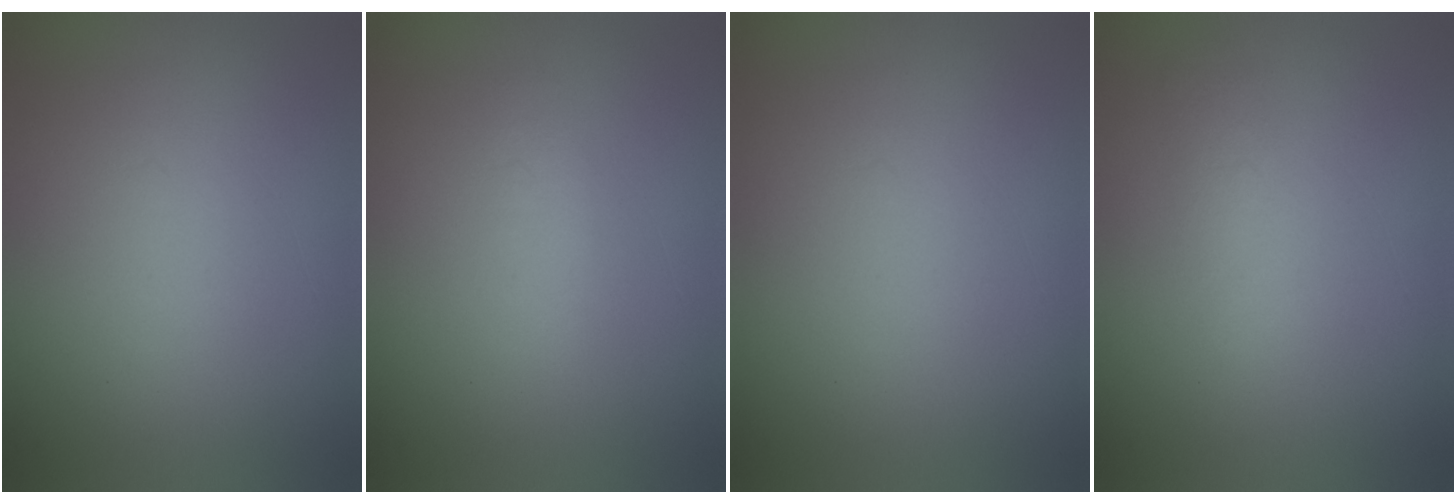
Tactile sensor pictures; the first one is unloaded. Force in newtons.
{"total": 1.3}
{"total": 0.0}
{"total": 1.9}